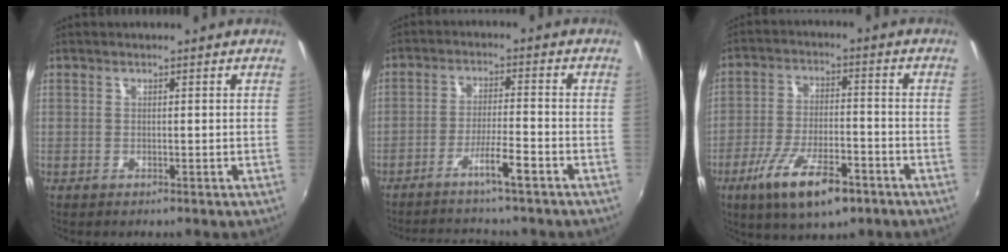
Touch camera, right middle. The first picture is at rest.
{"total": 7.9, "force": [-6.6, 0.1, 4.2], "torque": [-0.088, -0.004, -0.107]}
{"total": 13.4, "force": [-7.8, 4.4, 10.0], "torque": [-0.202, -0.027, -0.135]}